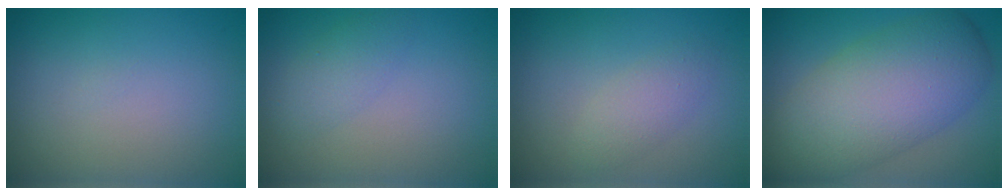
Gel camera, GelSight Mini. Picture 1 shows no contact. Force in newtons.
{"total": 1.9, "press": 1.9, "slide": 0.0}
{"total": 2.0, "press": 2.0, "slide": 0.1}
{"total": 9.3, "press": 9.3, "slide": 0.6}